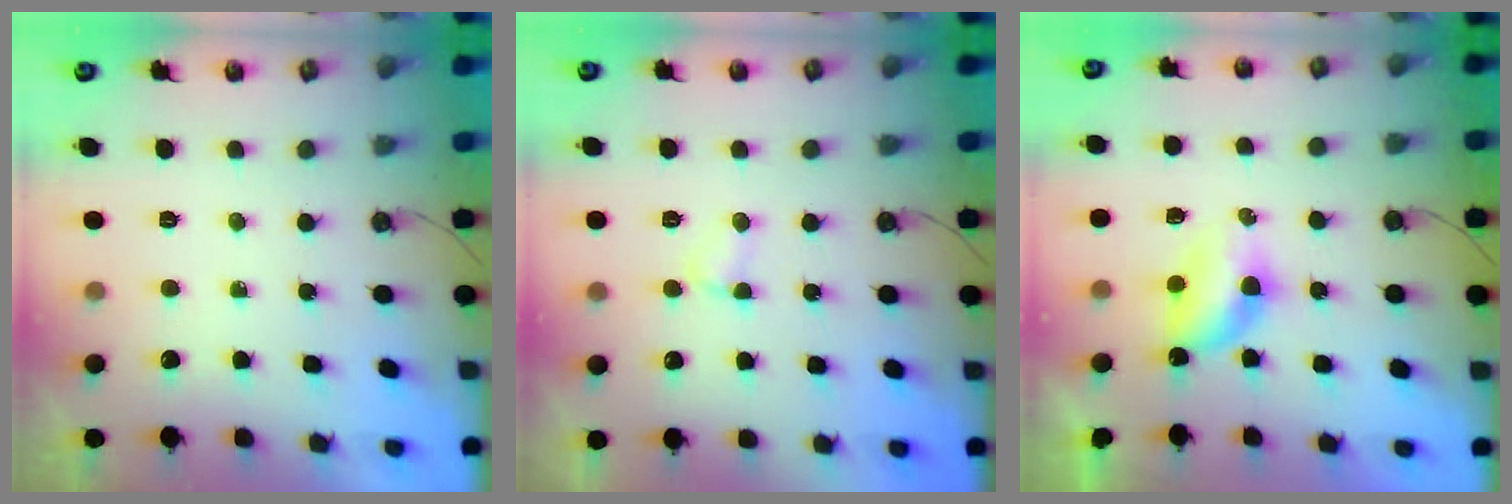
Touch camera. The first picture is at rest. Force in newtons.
{"total": 2.6, "press": 2.6, "slide": 0.4}
{"total": 4.5, "press": 4.5, "slide": 0.6}